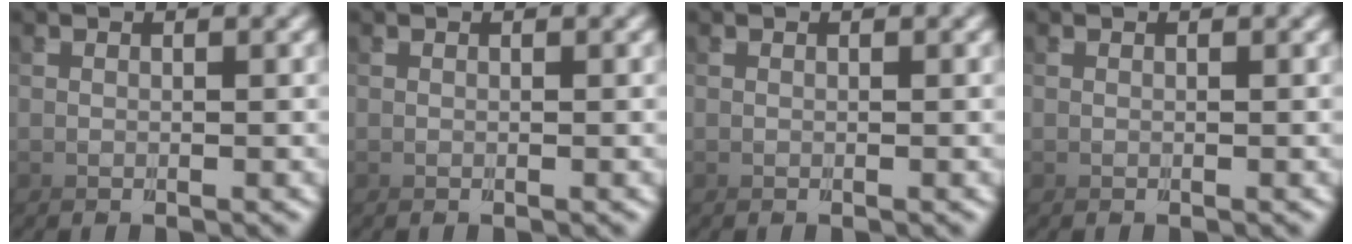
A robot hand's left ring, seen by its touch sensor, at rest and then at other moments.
{"total": 0.0}
{"total": 0.0}
{"total": 0.0}